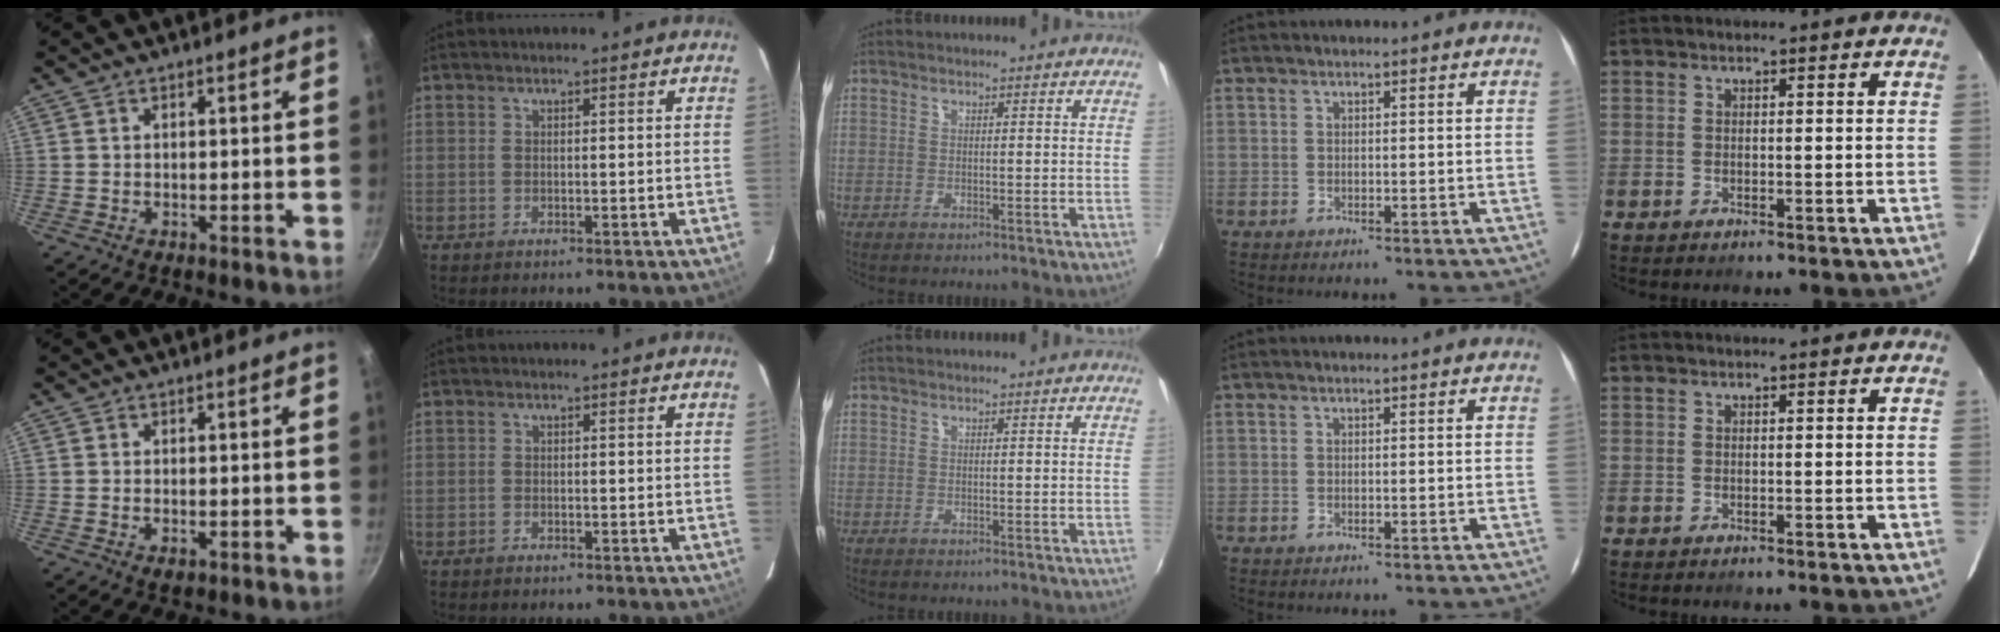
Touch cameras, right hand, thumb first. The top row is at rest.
{"thumb": {"total": 1.8, "force": [-0.6, 1.0, 1.4], "torque": [-0.022, -0.003, -0.009]}, "index": {"total": 0.8, "force": [-0.6, 0.4, 0.2], "torque": [-0.007, 0.001, -0.012]}}